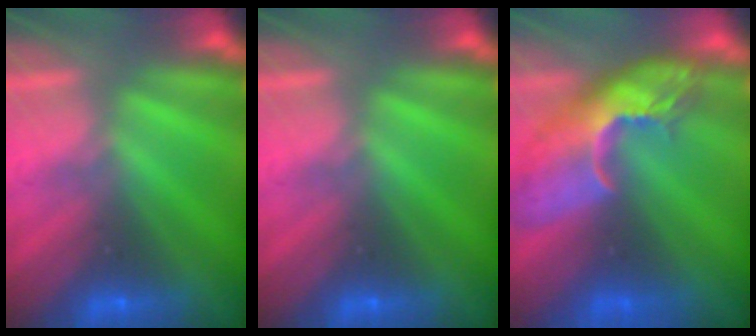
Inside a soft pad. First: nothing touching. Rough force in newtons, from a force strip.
{"total": 0.0}
{"total": 9.3}